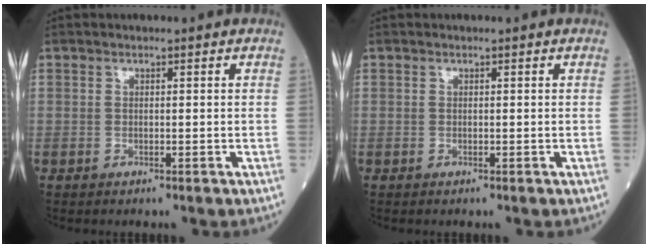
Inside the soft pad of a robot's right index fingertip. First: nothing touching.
{"total": 0.0}